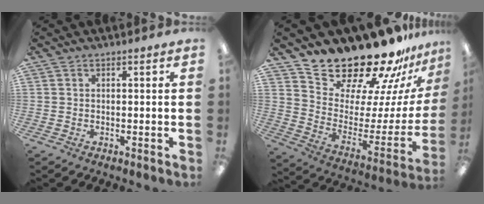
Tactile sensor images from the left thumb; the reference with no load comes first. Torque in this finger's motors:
{"motor_torque": [1.32, 1.53, 1.64, -1.13, 0.06]}